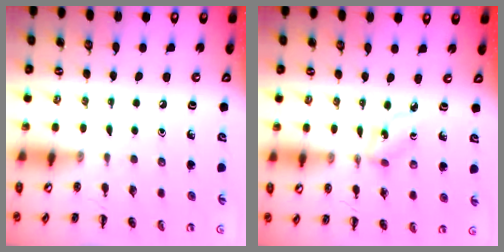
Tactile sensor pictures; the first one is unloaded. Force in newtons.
{"total": 1.8, "press": 1.7, "slide": 0.5}